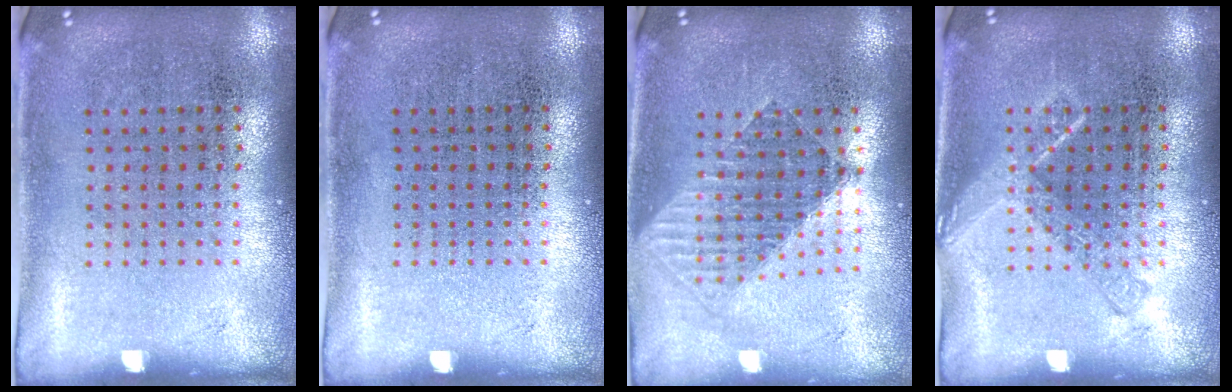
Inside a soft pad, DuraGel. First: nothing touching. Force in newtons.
{"total": 0.0}
{"total": 1.5, "press": 1.2, "slide": 0.8}
{"total": 2.1, "press": 2.0, "slide": 0.2}